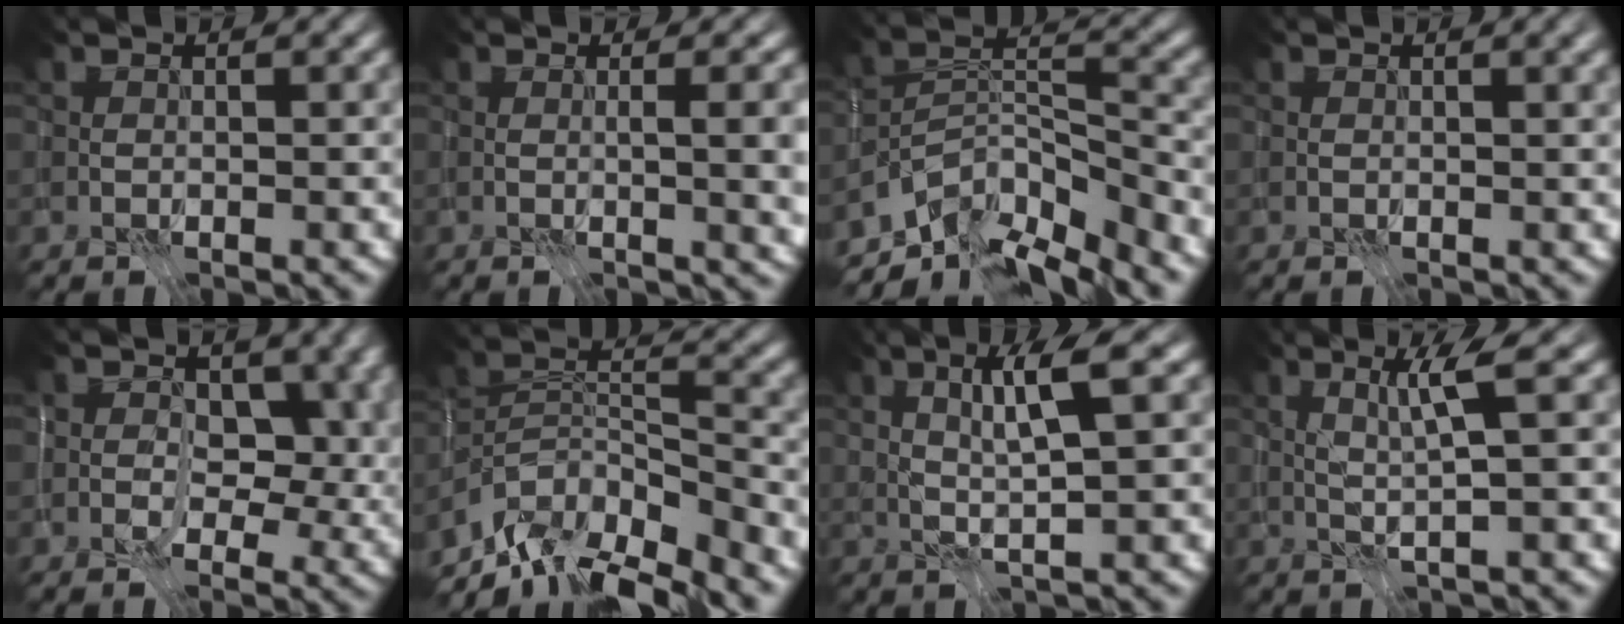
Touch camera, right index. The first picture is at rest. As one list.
[{"total": 4.3, "force": [-0.1, 1.2, 4.2], "torque": [-0.054, 0.003, -0.001]}, {"total": 9.4, "force": [-7.6, 3.4, 4.4], "torque": [-0.069, 0.004, -0.138]}, {"total": 1.3, "force": [0.7, 0.2, 1.1], "torque": [-0.016, 0.004, 0.009]}, {"total": 6.6, "force": [0.6, 4.7, 4.6], "torque": [-0.053, -0.008, 0.006]}, {"total": 10.6, "force": [-8.7, 3.5, 5.1], "torque": [-0.094, 0.007, -0.153]}, {"total": 4.4, "force": [1.3, 0.5, 4.2], "torque": [-0.082, 0.008, 0.026]}, {"total": 3.0, "force": [0.8, -0.1, 2.9], "torque": [-0.057, 0.003, 0.018]}]